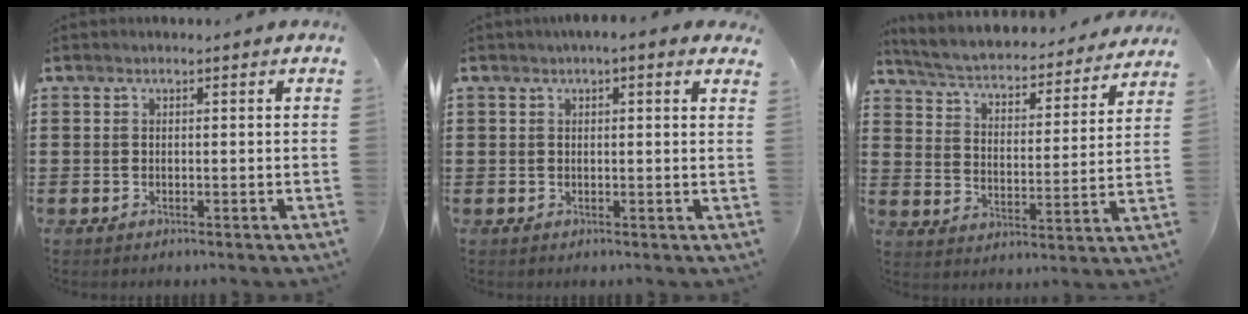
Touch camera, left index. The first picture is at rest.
{"total": 1.7, "force": [1.1, 0.1, 1.3], "torque": [-0.028, 0.001, 0.021]}
{"total": 3.7, "force": [3.6, 0.0, 1.1], "torque": [-0.042, -0.035, 0.052]}